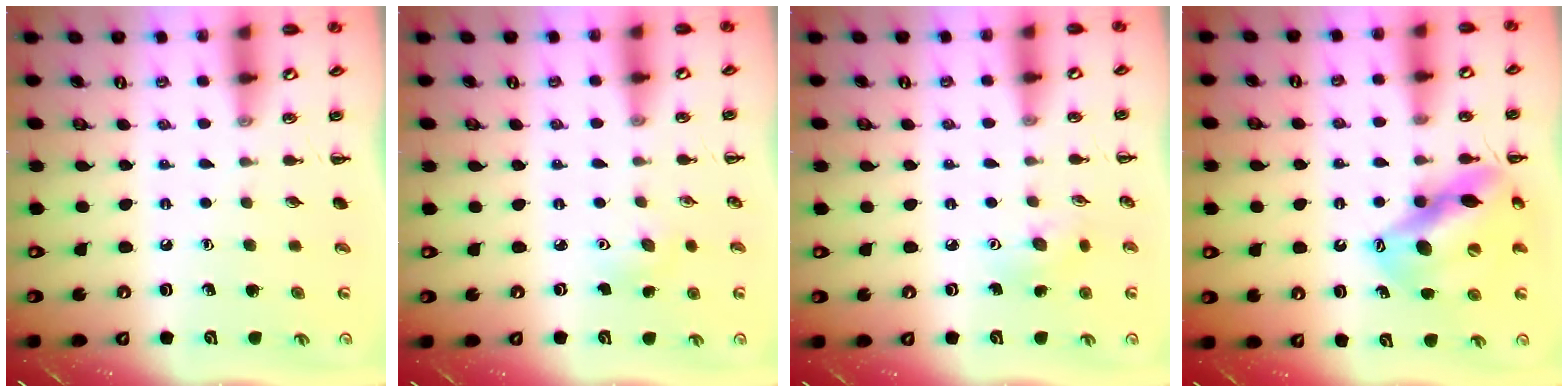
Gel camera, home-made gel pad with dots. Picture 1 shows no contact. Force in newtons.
{"total": 4.1, "press": 3.9, "slide": 1.2}
{"total": 4.8, "press": 4.6, "slide": 1.1}
{"total": 14.2, "press": 13.7, "slide": 3.6}